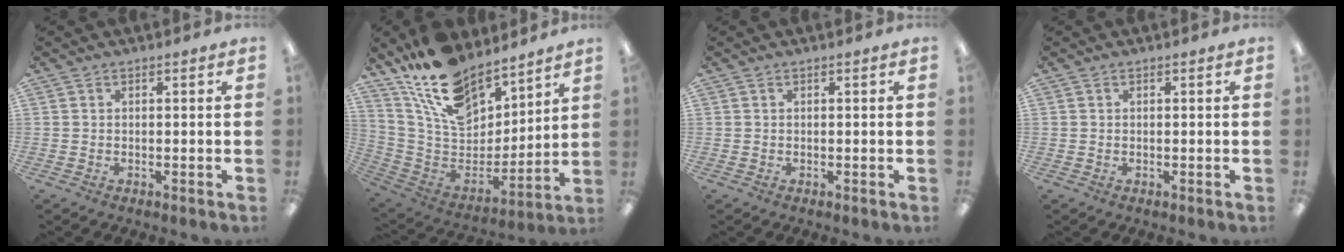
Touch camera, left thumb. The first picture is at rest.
{"total": 19.2, "force": [14.5, 9.3, 8.4], "torque": [-0.170, -0.091, 0.268]}
{"total": 0.0}
{"total": 0.0}